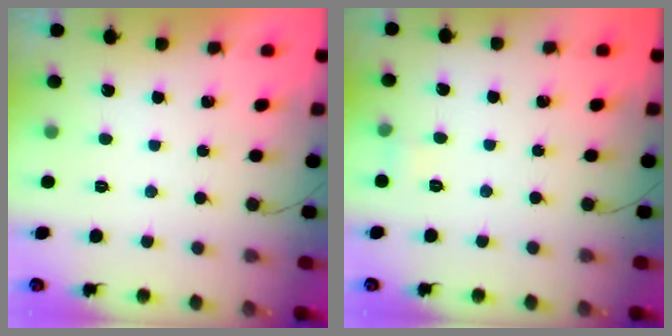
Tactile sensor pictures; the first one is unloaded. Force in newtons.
{"total": 3.0, "press": 2.8, "slide": 1.0}